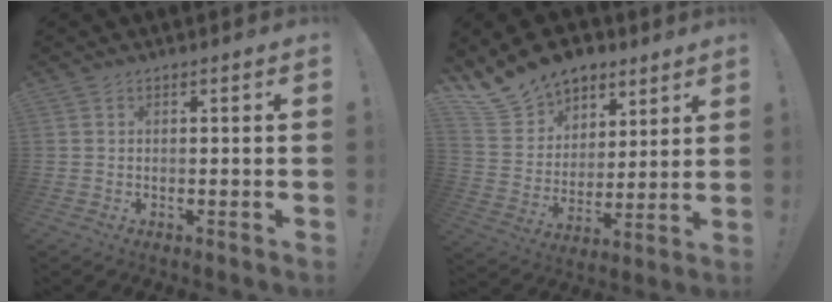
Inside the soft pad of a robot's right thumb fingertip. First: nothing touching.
{"total": 15.8, "force": [11.9, 9.6, 4.1], "torque": [-0.090, -0.078, 0.231]}